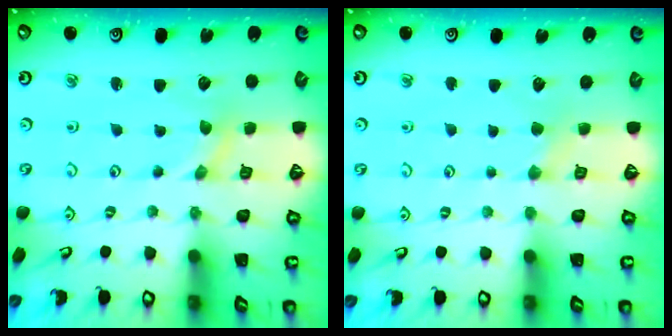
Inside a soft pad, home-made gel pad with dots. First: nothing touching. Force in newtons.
{"total": 1.2, "press": 1.1, "slide": 0.3}